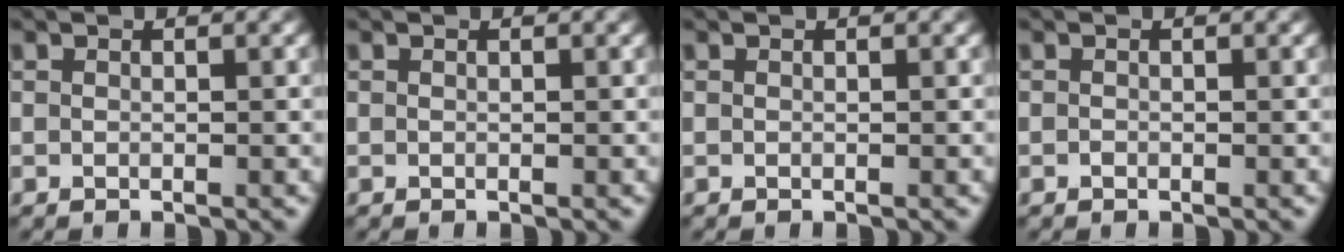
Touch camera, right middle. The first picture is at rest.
{"total": 0.0}
{"total": 0.0}
{"total": 0.0}